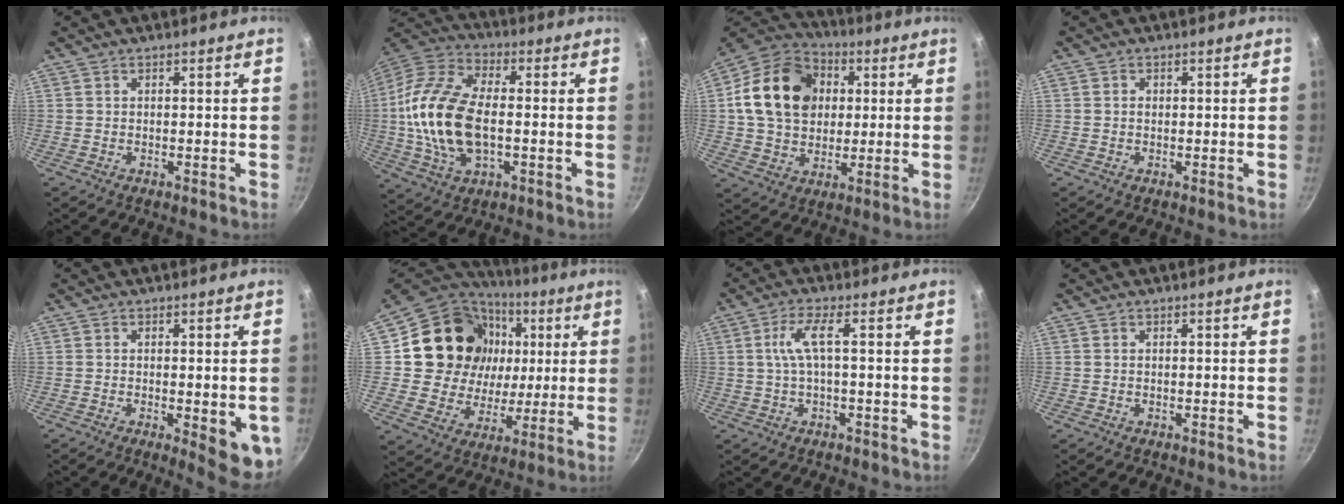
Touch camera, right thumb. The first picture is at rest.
{"total": 19.6, "force": [-1.2, 11.1, 16.2], "torque": [-0.317, 0.027, -0.032]}
{"total": 19.5, "force": [3.6, 15.0, 11.8], "torque": [-0.179, 0.017, 0.054]}
{"total": 0.8, "force": [0.1, 0.7, 0.4], "torque": [-0.006, 0.004, 0.001]}
{"total": 8.1, "force": [-1.7, 2.5, 7.5], "torque": [-0.075, -0.004, -0.015]}
{"total": 22.1, "force": [4.7, 19.2, 10.0], "torque": [-0.168, 0.008, 0.088]}
{"total": 4.9, "force": [0.1, 0.8, 4.9], "torque": [-0.108, 0.011, 0.007]}
{"total": 0.0}